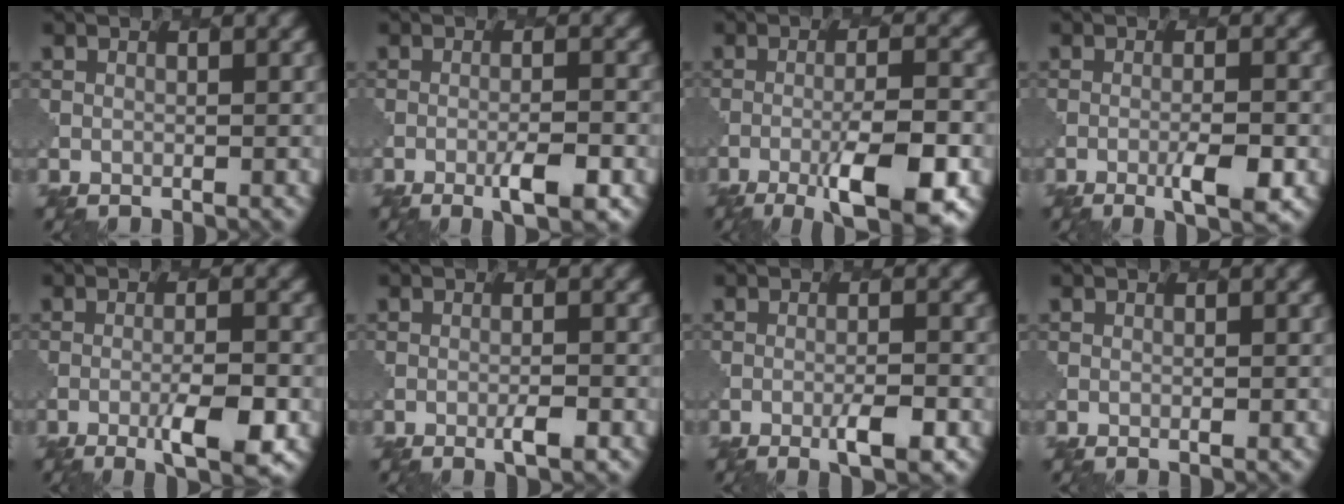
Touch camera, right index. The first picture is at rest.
{"total": 3.3, "force": [-1.4, 0.6, 2.9], "torque": [-0.055, 0.000, -0.023]}
{"total": 7.9, "force": [-3.8, 1.8, 6.6], "torque": [-0.109, -0.002, -0.060]}
{"total": 3.6, "force": [-1.3, 0.7, 3.3], "torque": [-0.059, -0.002, -0.019]}
{"total": 5.0, "force": [-2.0, 1.1, 4.5], "torque": [-0.079, -0.002, -0.029]}
{"total": 1.7, "force": [-0.7, 0.2, 1.5], "torque": [-0.027, 0.001, -0.012]}
{"total": 2.9, "force": [-1.2, 0.5, 2.5], "torque": [-0.047, 0.001, -0.021]}
{"total": 0.5, "force": [0.1, 0.1, 0.5], "torque": [-0.006, 0.000, 0.003]}